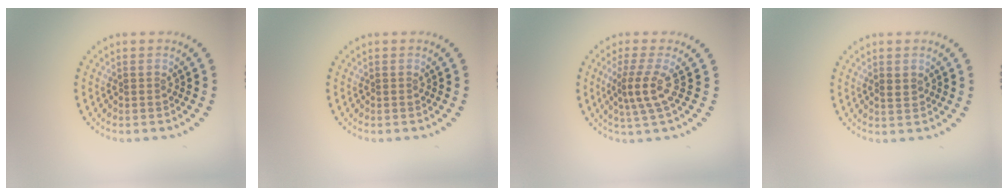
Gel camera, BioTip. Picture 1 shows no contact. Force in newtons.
{"total": 0.0}
{"total": 2.9, "press": 2.2, "slide": 2.0}
{"total": 0.7, "press": 0.6, "slide": 0.4}